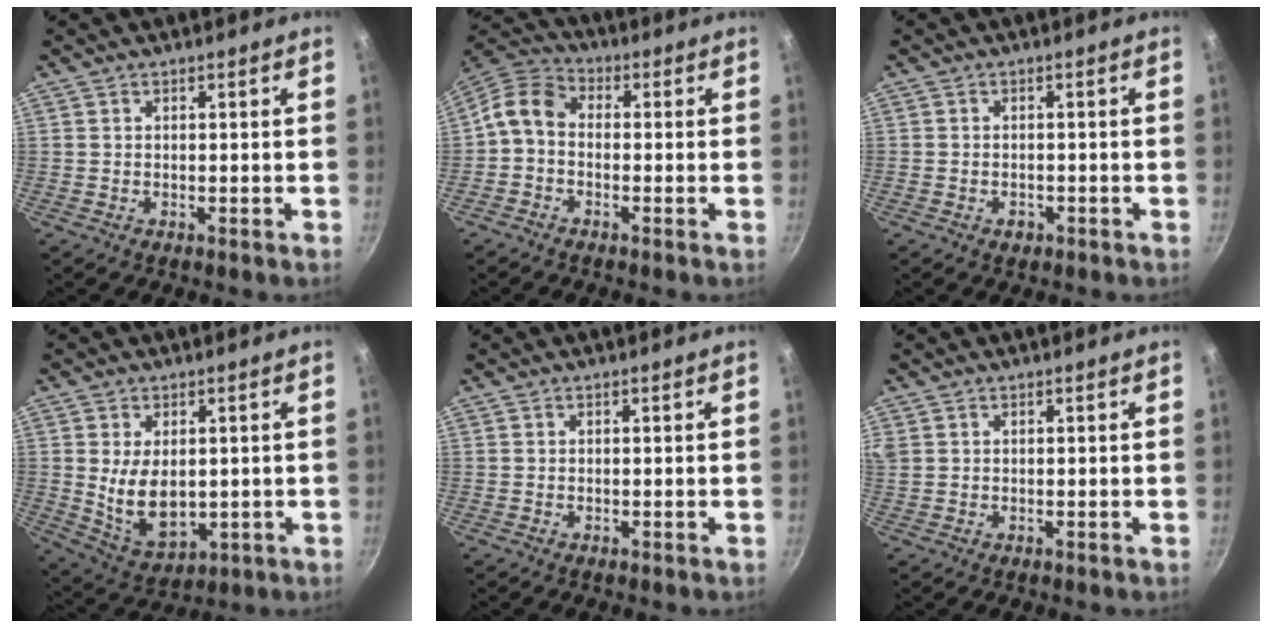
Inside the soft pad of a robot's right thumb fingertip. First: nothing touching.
{"total": 6.8, "force": [-1.2, 5.0, 4.4], "torque": [-0.091, 0.036, -0.042]}
{"total": 1.8, "force": [-0.9, 1.3, 0.8], "torque": [-0.012, 0.007, -0.011]}
{"total": 10.3, "force": [0.5, 6.6, 8.0], "torque": [-0.127, -0.019, 0.032]}
{"total": 0.0}
{"total": 3.2, "force": [1.2, 2.4, 1.6], "torque": [-0.032, 0.005, 0.030]}